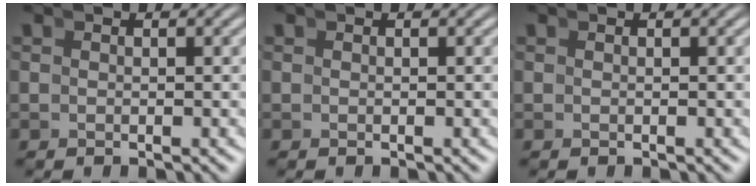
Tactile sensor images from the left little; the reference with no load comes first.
{"total": 0.0}
{"total": 0.0}